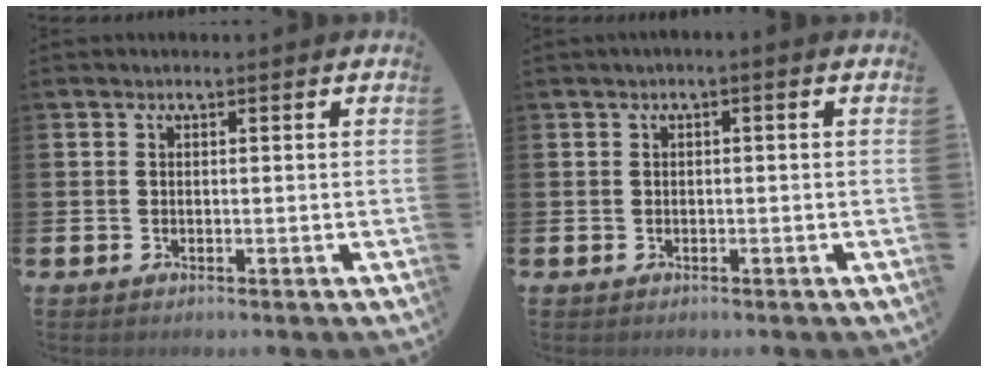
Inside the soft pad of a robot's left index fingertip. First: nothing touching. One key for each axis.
{"total": 0.8, "fx": -0.3, "fy": 0.1, "fz": 0.8, "tx": -0.018, "ty": 0.003, "tz": -0.004}